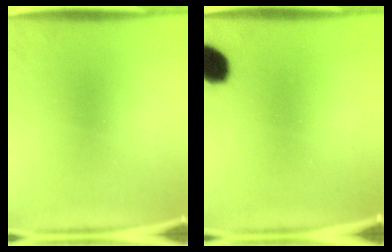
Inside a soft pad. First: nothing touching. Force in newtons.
{"total": 7.6}